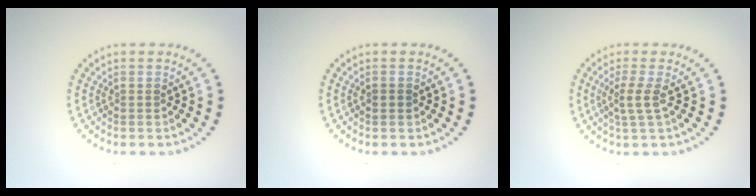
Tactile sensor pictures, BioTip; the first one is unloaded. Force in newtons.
{"total": 0.9, "press": 0.9, "slide": 0.2}
{"total": 2.2, "press": 1.6, "slide": 1.5}